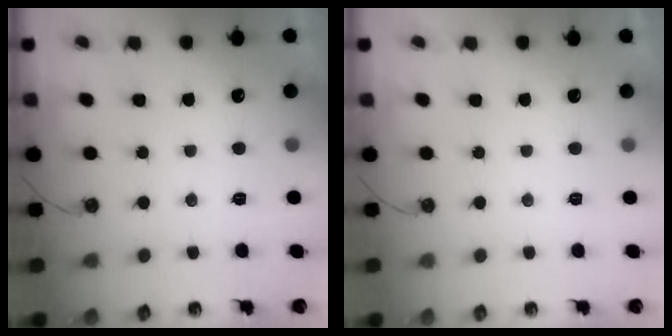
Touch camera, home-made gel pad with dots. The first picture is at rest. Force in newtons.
{"total": 0.0}